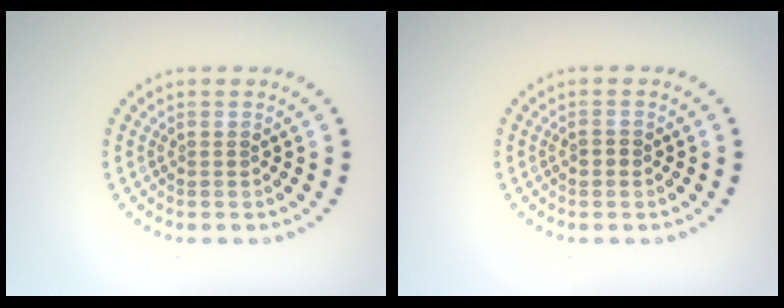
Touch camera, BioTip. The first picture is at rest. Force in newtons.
{"total": 0.8, "press": 0.8, "slide": 0.1}